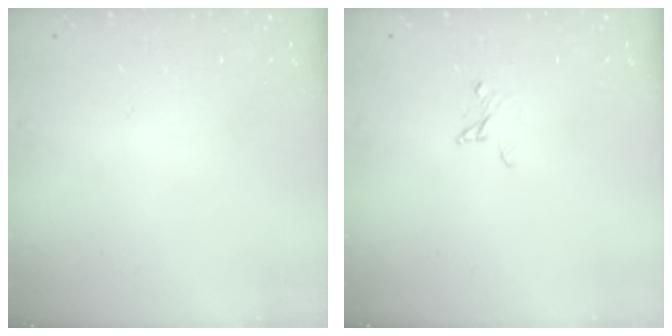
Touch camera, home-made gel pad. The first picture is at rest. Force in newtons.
{"total": 2.8, "press": 2.7, "slide": 0.3}